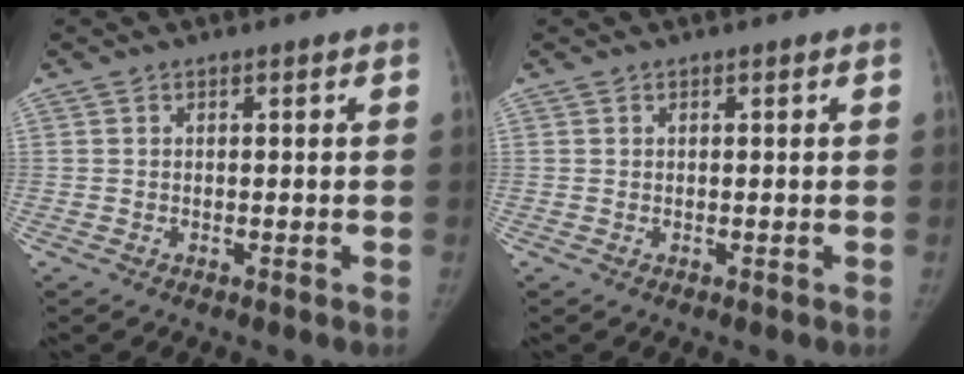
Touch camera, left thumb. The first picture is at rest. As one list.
[{"total": 0.0}]